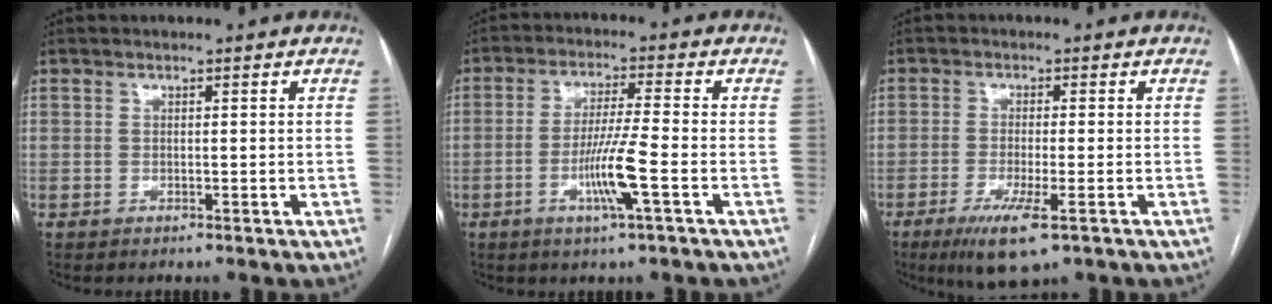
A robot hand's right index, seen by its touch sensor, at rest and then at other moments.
{"total": 7.9, "force": [-2.6, -0.6, 7.4], "torque": [-0.144, -0.009, -0.051]}
{"total": 7.1, "force": [-3.9, 0.9, 5.9], "torque": [-0.110, -0.020, -0.063]}